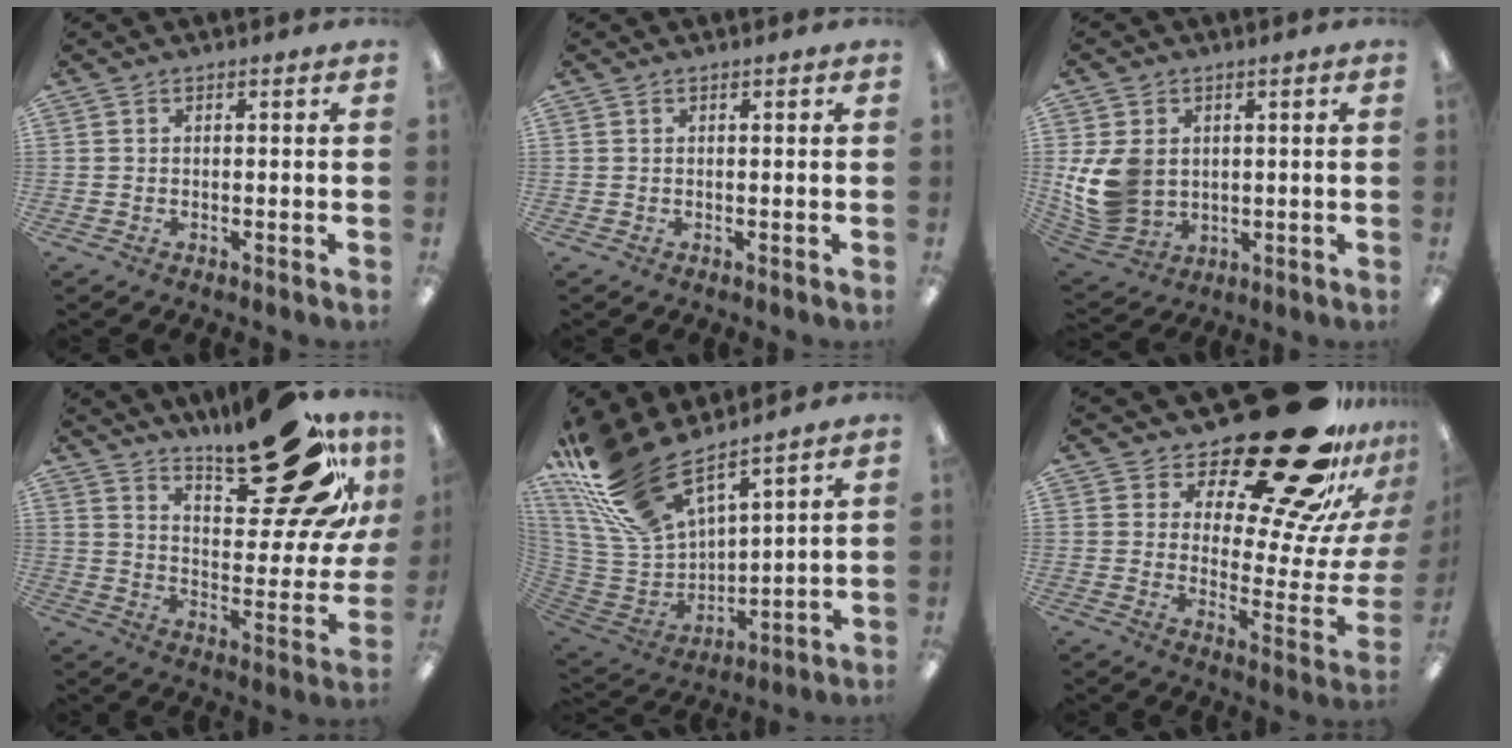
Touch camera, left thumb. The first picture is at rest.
{"total": 0.0}
{"total": 12.1, "force": [0.9, 9.8, 7.2], "torque": [-0.164, 0.008, 0.022]}
{"total": 26.6, "force": [17.1, 10.1, 17.7], "torque": [-0.218, -0.107, 0.274]}
{"total": 21.5, "force": [16.2, 8.1, 11.6], "torque": [-0.266, -0.102, 0.296]}
{"total": 28.8, "force": [19.3, 10.0, 19.0], "torque": [-0.246, -0.148, 0.331]}